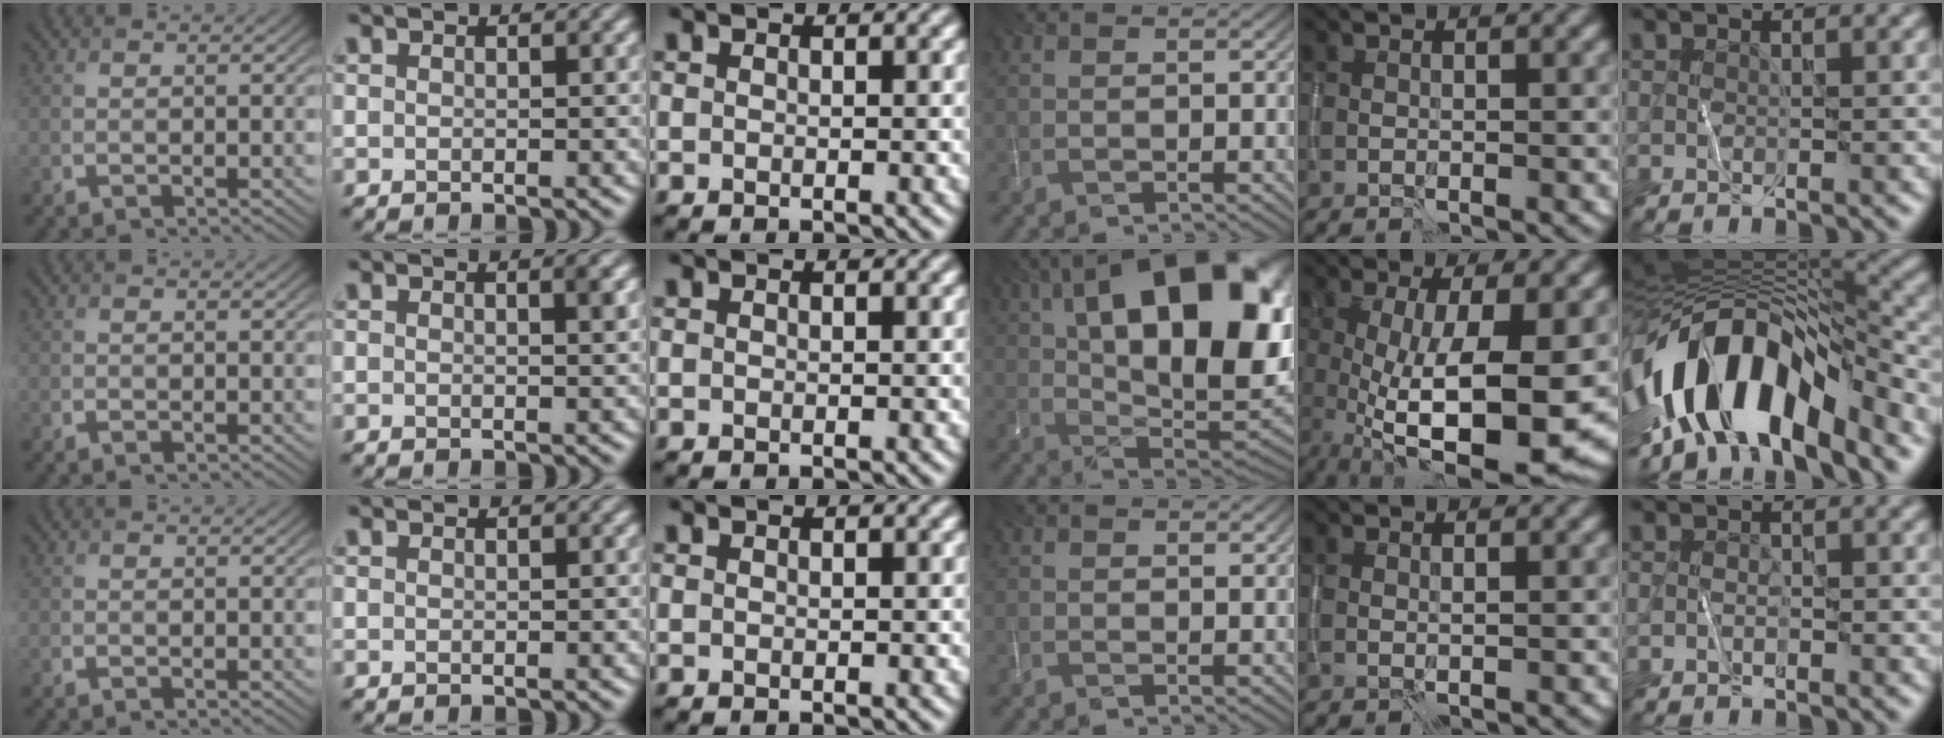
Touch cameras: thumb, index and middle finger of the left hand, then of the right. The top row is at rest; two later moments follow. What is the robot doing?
{"motion": "wipe", "object": "whiteboard"}